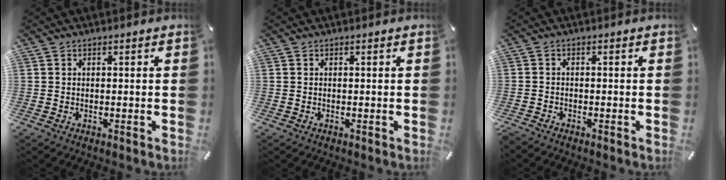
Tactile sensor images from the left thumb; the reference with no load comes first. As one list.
[{"total": 0.0}, {"total": 1.2, "force": [-1.1, 0.4, 0.2], "torque": [-0.011, 0.001, -0.025]}]